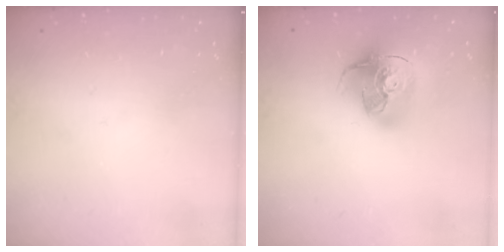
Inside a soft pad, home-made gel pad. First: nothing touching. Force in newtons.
{"total": 17.8, "press": 17.6, "slide": 2.6}